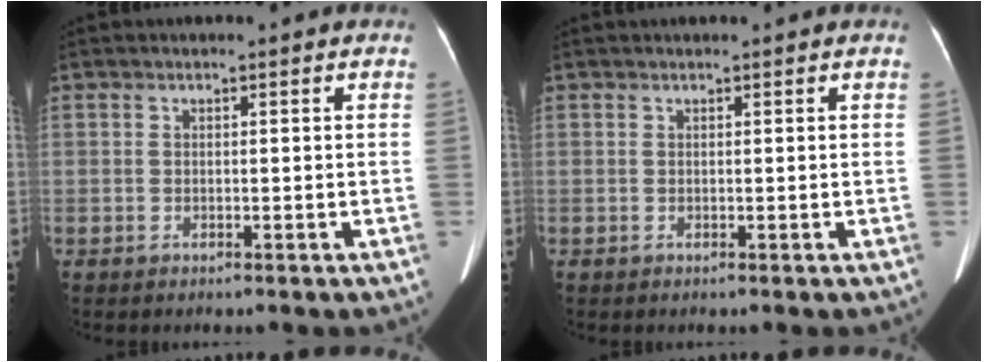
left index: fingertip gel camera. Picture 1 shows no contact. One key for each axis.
{"total": 1.6, "fx": 1.4, "fy": -0.1, "fz": 0.6, "tx": -0.007, "ty": 0.022, "tz": 0.023}